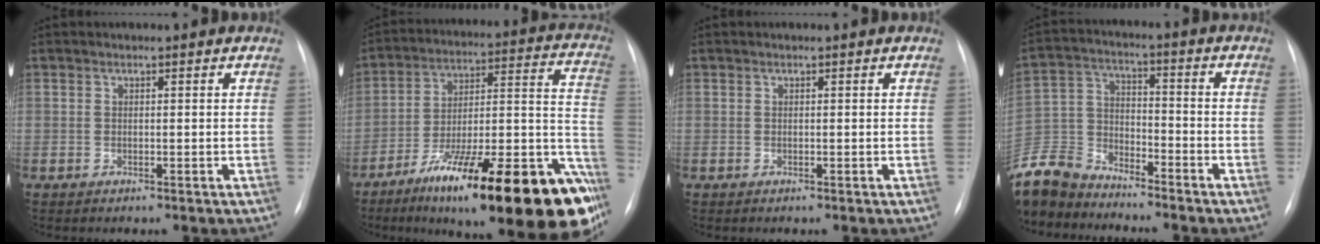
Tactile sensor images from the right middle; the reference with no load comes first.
{"total": 30.9, "force": [-18.3, 6.0, 24.2], "torque": [-0.257, 0.013, -0.276]}
{"total": 0.0}
{"total": 11.5, "force": [-10.9, 3.2, 2.0], "torque": [-0.052, 0.005, -0.213]}